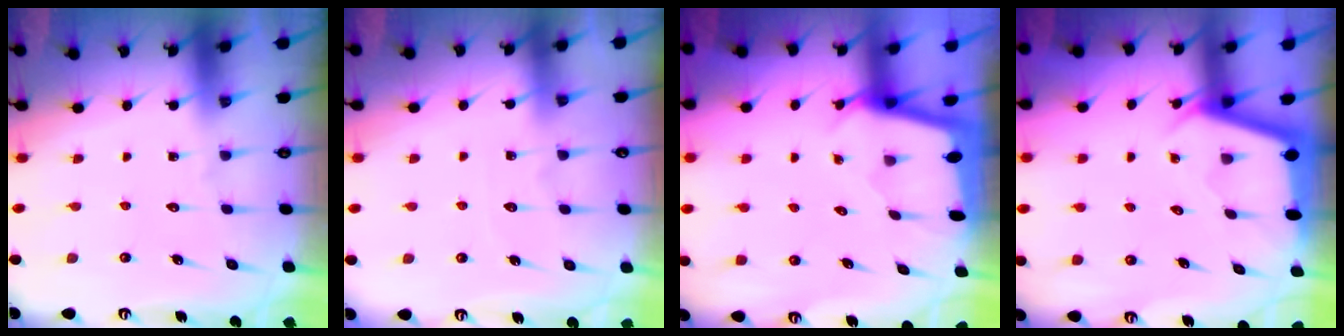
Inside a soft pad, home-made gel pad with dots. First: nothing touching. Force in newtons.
{"total": 3.7, "press": 3.7, "slide": 0.2}
{"total": 1.7, "press": 1.7, "slide": 0.0}
{"total": 2.6, "press": 2.6, "slide": 0.2}